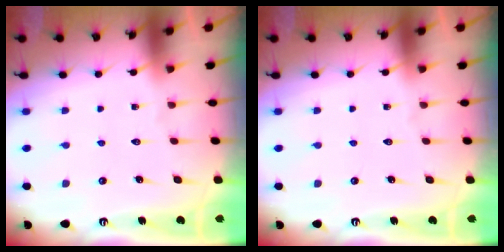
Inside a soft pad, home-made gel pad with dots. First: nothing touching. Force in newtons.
{"total": 0.0}